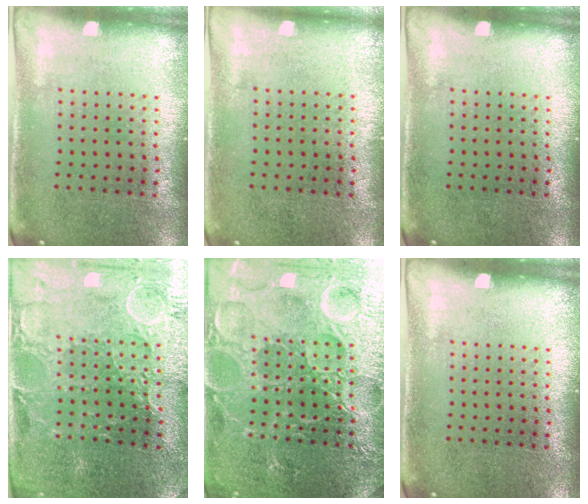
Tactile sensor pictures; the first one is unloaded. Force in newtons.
{"total": 0.0}
{"total": 0.0}
{"total": 1.3, "press": 1.3, "slide": 0.4}
{"total": 7.4, "press": 7.4, "slide": 0.9}
{"total": 0.0}